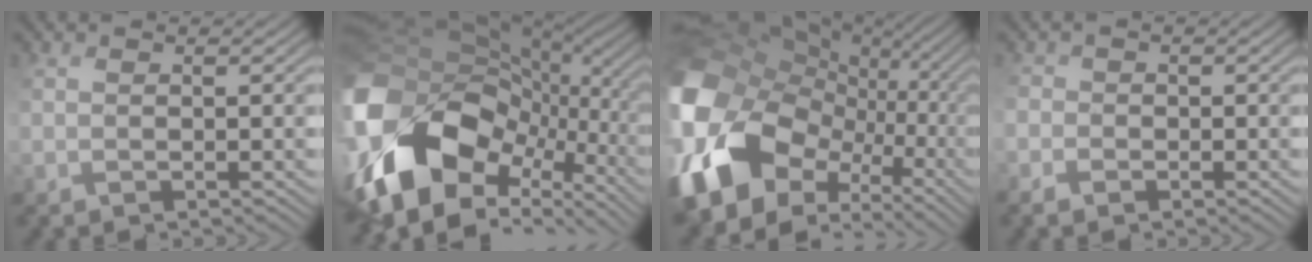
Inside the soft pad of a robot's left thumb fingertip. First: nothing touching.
{"total": 20.2, "force": [-6.0, 14.0, 13.3], "torque": [-0.321, -0.032, -0.099]}
{"total": 21.5, "force": [-2.6, 16.8, 13.1], "torque": [-0.340, -0.037, -0.038]}
{"total": 2.7, "force": [-1.5, 2.1, 0.7], "torque": [-0.020, -0.006, -0.035]}